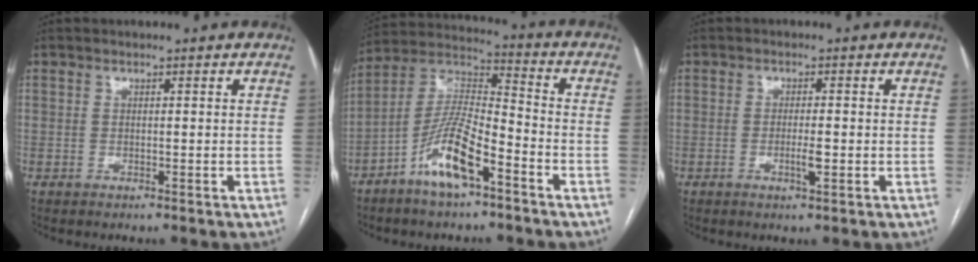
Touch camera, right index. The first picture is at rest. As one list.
[{"total": 11.9, "force": [-6.4, 2.8, 9.7], "torque": [-0.200, 0.004, -0.123]}, {"total": 2.5, "force": [-0.7, 0.4, 2.4], "torque": [-0.043, -0.001, -0.010]}]